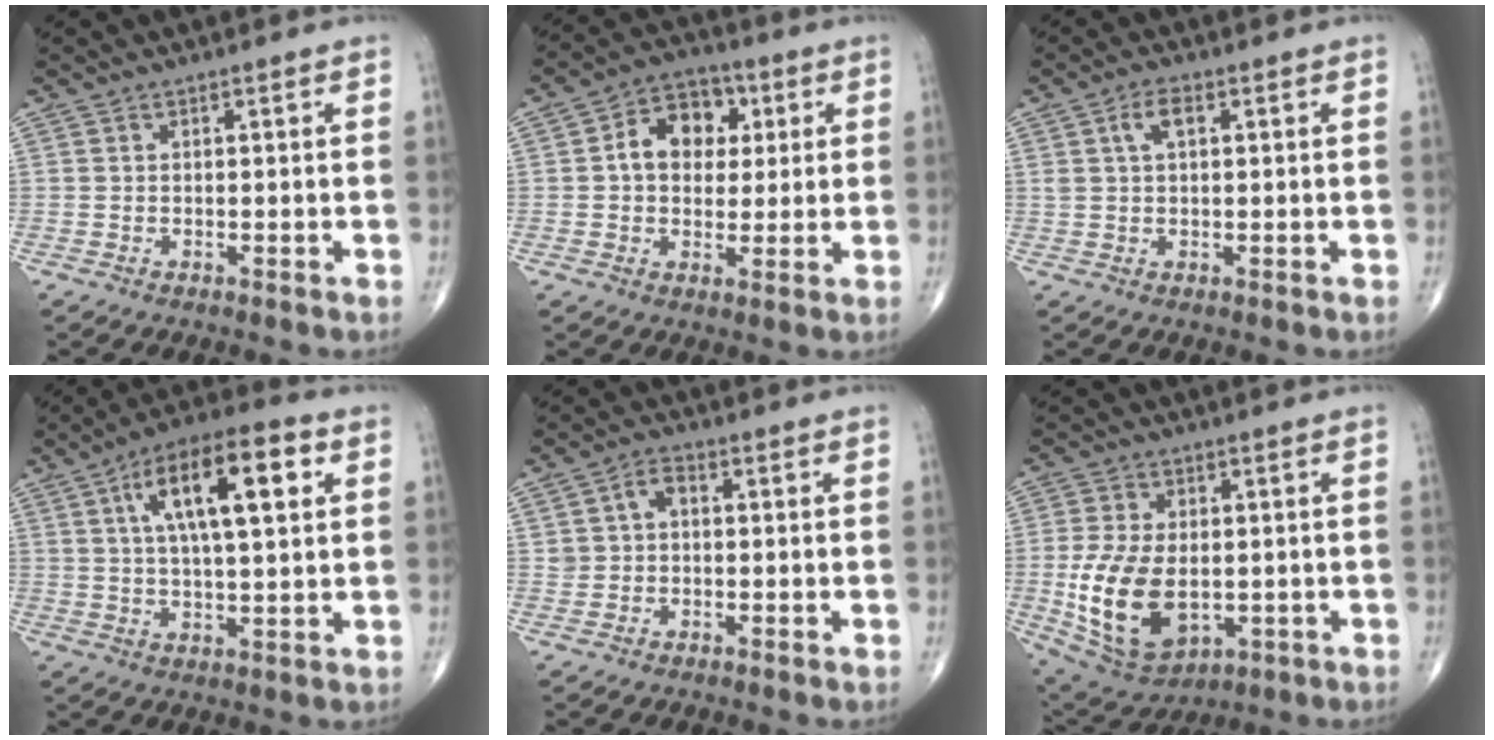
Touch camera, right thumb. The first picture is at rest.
{"total": 10.3, "force": [2.1, 7.7, 6.5], "torque": [-0.065, 0.011, 0.025]}
{"total": 3.8, "force": [1.3, 1.9, 3.0], "torque": [-0.057, 0.007, 0.026]}
{"total": 16.0, "force": [5.2, 5.5, 14.1], "torque": [-0.225, 0.010, 0.078]}
{"total": 3.8, "force": [0.5, 2.8, 2.5], "torque": [-0.035, 0.014, 0.007]}
{"total": 15.9, "force": [-2.3, 9.5, 12.5], "torque": [-0.234, -0.010, -0.018]}